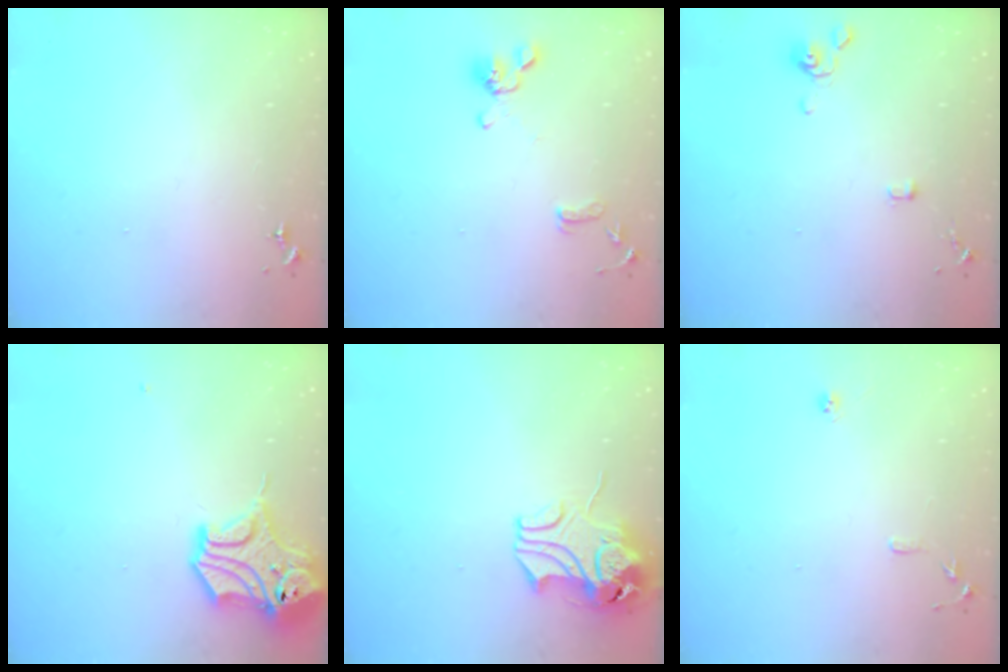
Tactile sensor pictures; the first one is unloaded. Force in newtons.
{"total": 11.5, "press": 11.3, "slide": 1.8}
{"total": 4.0, "press": 4.0, "slide": 0.8}
{"total": 14.8, "press": 14.7, "slide": 2.2}
{"total": 10.6, "press": 10.5, "slide": 1.8}
{"total": 7.9, "press": 7.9, "slide": 0.8}